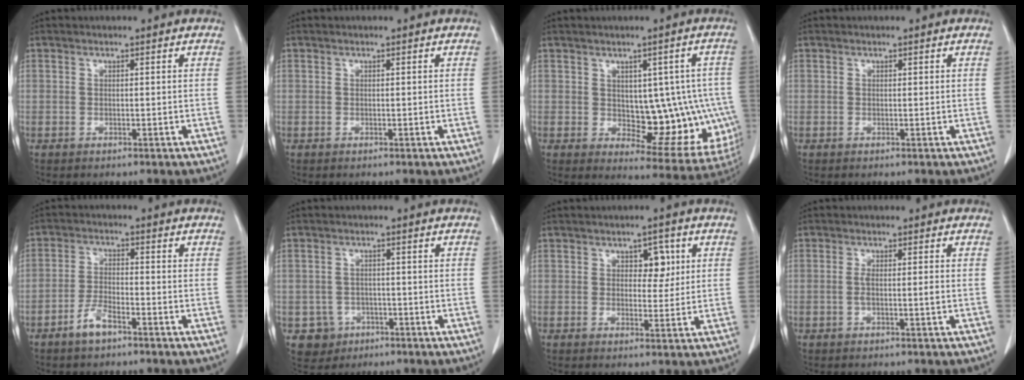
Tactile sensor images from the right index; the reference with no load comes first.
{"total": 0.0}
{"total": 13.2, "force": [-0.3, 7.0, 11.2], "torque": [-0.111, 0.013, 0.020]}
{"total": 0.0}
{"total": 4.1, "force": [-2.9, 1.1, 2.6], "torque": [-0.056, 0.002, -0.057]}
{"total": 4.2, "force": [-1.8, 3.8, 0.2], "torque": [0.001, 0.012, -0.024]}
{"total": 3.8, "force": [1.3, 2.3, 2.8], "torque": [-0.030, 0.006, 0.019]}
{"total": 1.8, "force": [-0.4, 0.0, 1.8], "torque": [-0.030, 0.002, -0.006]}